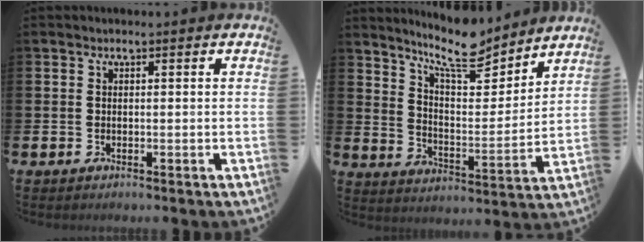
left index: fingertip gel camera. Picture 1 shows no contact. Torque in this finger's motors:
{"motor_torque": [1.08, -1.06, 0.62, 0.21]}